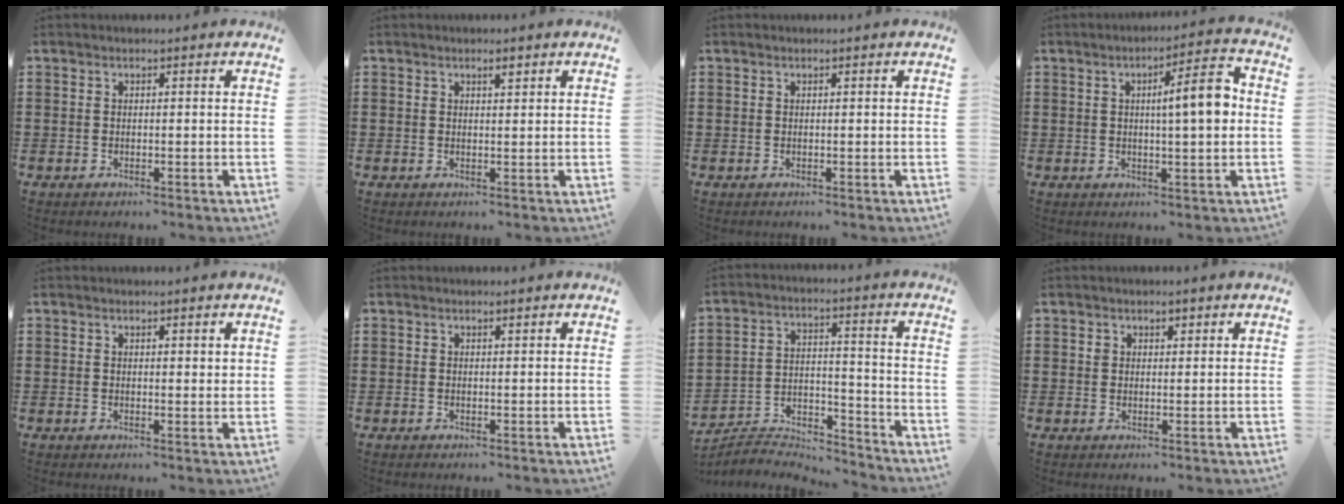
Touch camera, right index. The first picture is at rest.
{"total": 1.5, "force": [0.9, 0.6, 1.0], "torque": [-0.014, -0.001, 0.014]}
{"total": 0.0}
{"total": 7.5, "force": [1.1, 0.9, 7.3], "torque": [-0.112, -0.011, 0.009]}
{"total": 0.8, "force": [0.7, 0.2, 0.4], "torque": [-0.009, 0.002, 0.012]}
{"total": 0.5, "force": [0.4, 0.3, 0.1], "torque": [-0.004, 0.002, 0.007]}
{"total": 5.3, "force": [-5.2, 0.6, 0.6], "torque": [-0.017, 0.003, -0.106]}
{"total": 1.5, "force": [0.9, 1.2, 0.5], "torque": [-0.004, 0.003, 0.015]}